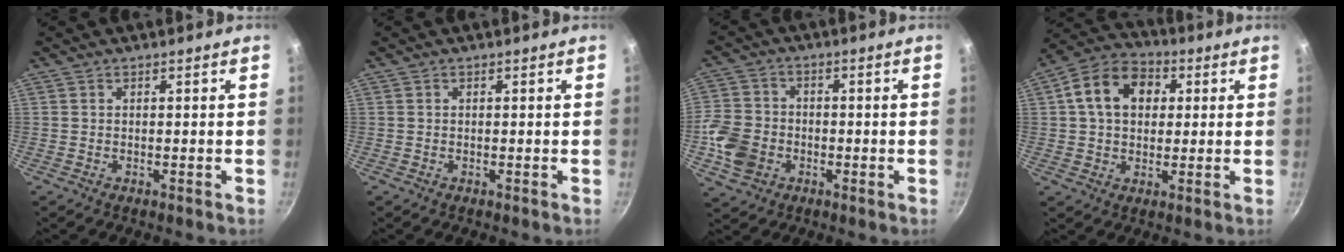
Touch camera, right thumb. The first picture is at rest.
{"total": 0.0}
{"total": 9.8, "force": [-2.6, 8.0, 4.9], "torque": [-0.084, 0.021, -0.060]}
{"total": 12.7, "force": [2.9, 9.5, 8.0], "torque": [-0.109, 0.020, 0.031]}